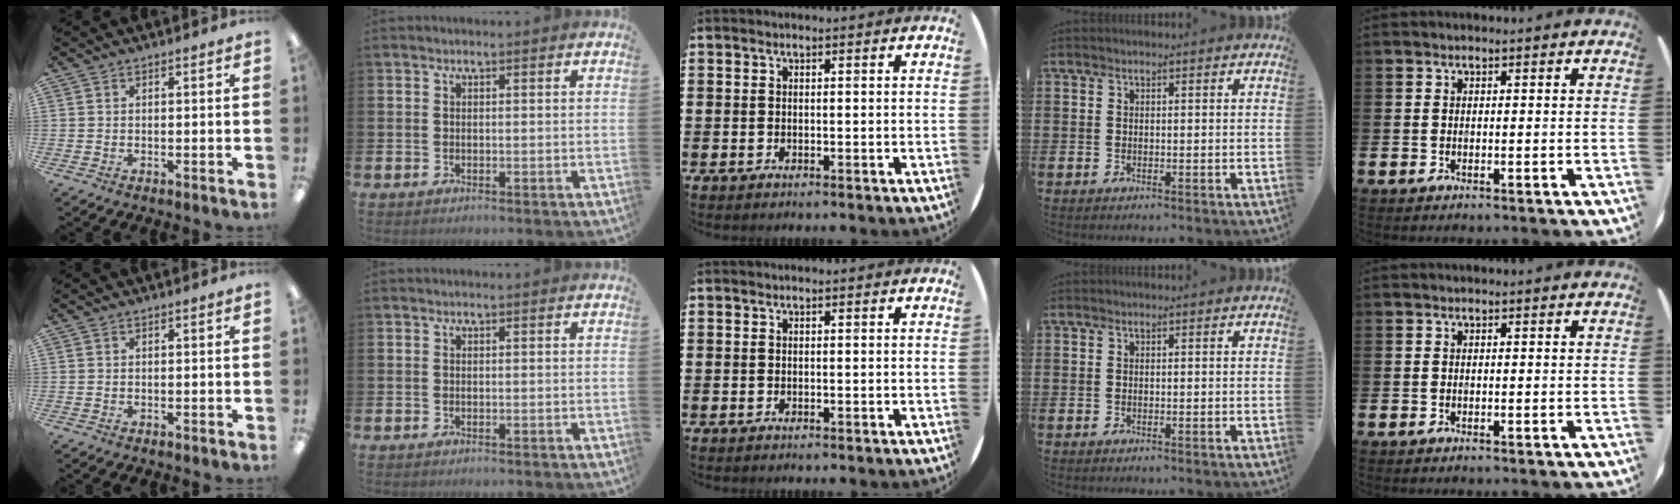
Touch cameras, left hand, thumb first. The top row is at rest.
{}